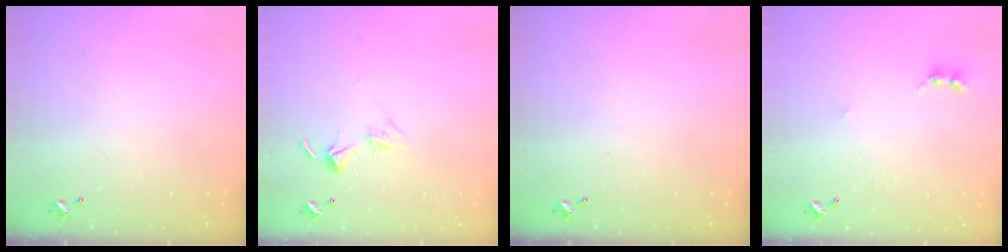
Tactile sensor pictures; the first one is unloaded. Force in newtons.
{"total": 2.8, "press": 2.8, "slide": 0.2}
{"total": 0.0}
{"total": 2.3, "press": 2.3, "slide": 0.3}